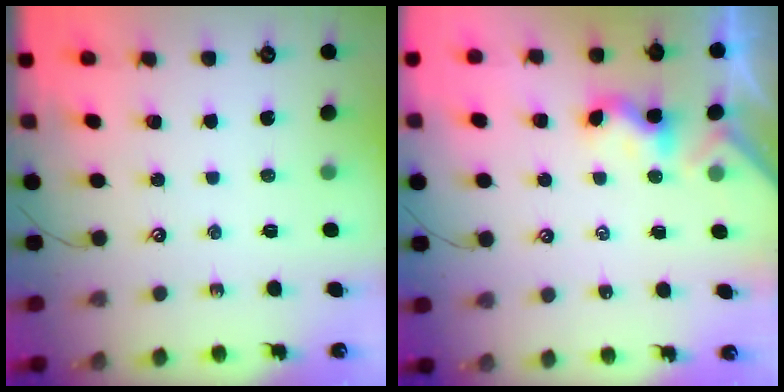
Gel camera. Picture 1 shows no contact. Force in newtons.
{"total": 2.3, "press": 2.3, "slide": 0.0}